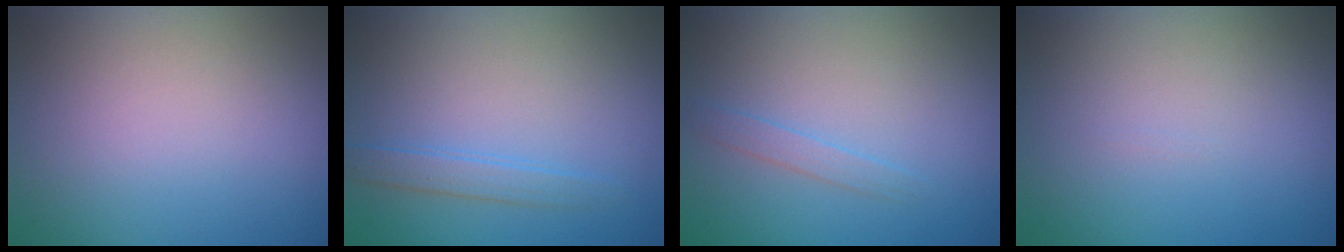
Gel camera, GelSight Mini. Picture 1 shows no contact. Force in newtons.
{"total": 1.7, "press": 1.7, "slide": 0.1}
{"total": 1.1, "press": 1.1, "slide": 0.0}
{"total": 0.0}